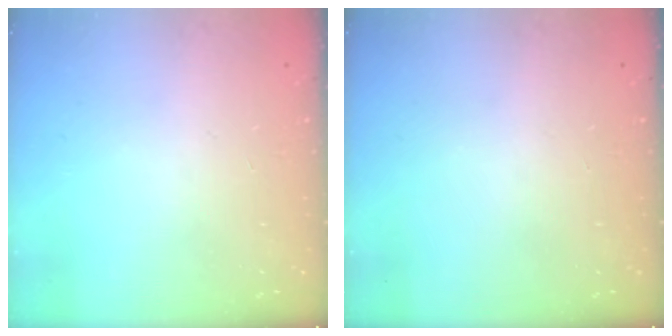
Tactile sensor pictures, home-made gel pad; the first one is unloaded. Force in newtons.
{"total": 0.0}